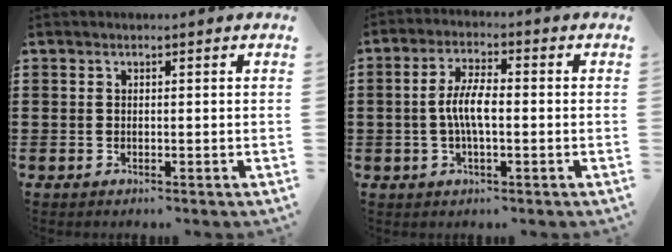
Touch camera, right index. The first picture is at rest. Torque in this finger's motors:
{"motor_torque": [0.28, -0.20, 0.40, 0.09]}